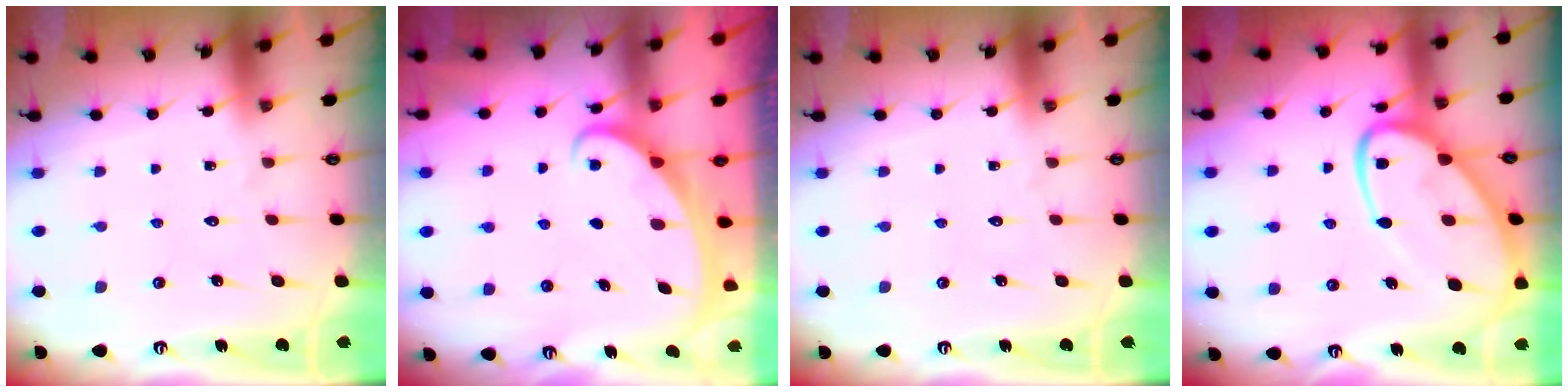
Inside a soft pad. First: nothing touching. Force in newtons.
{"total": 2.2, "press": 2.2, "slide": 0.1}
{"total": 0.0}
{"total": 16.9, "press": 16.8, "slide": 1.4}